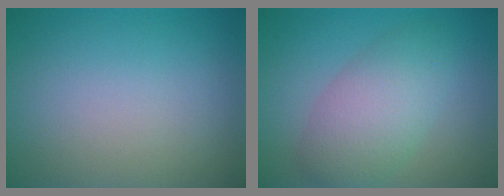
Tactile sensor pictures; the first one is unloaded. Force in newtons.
{"total": 5.3, "press": 5.3, "slide": 0.3}